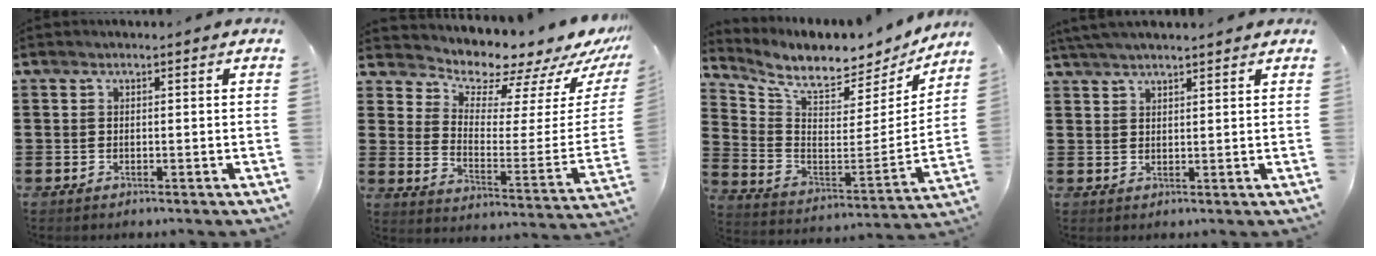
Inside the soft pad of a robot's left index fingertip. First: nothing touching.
{"total": 7.0, "force": [6.8, 1.6, 0.9], "torque": [-0.036, -0.076, 0.113]}
{"total": 7.7, "force": [6.9, 1.6, 3.0], "torque": [-0.089, -0.063, 0.115]}
{"total": 3.0, "force": [2.8, 0.1, 1.3], "torque": [-0.030, 0.002, 0.053]}